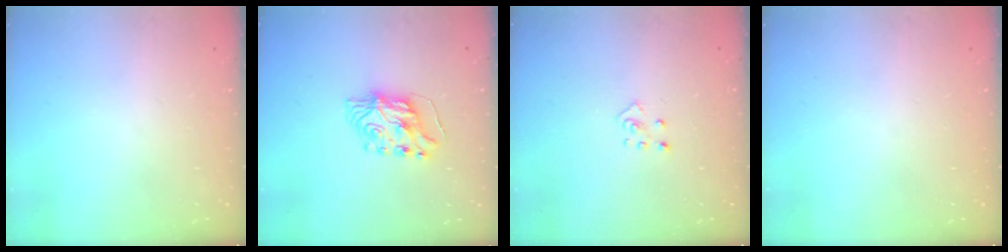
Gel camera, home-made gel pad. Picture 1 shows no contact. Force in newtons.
{"total": 6.8, "press": 6.8, "slide": 0.6}
{"total": 3.3, "press": 3.3, "slide": 0.3}
{"total": 0.0}